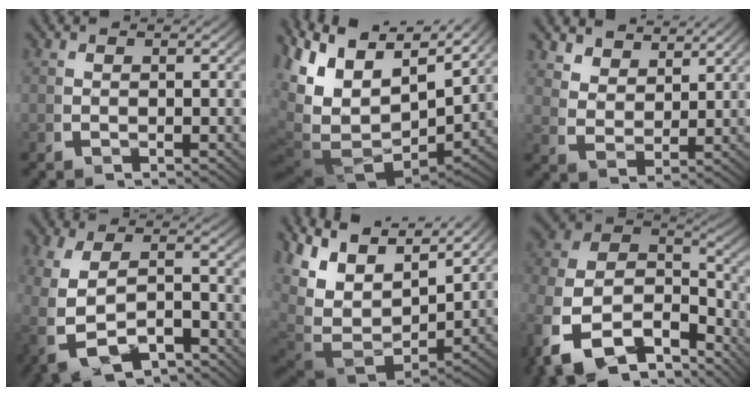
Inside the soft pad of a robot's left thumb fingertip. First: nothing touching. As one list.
[{"total": 13.9, "force": [1.0, 8.9, 10.5], "torque": [-0.229, -0.041, 0.035]}, {"total": 3.5, "force": [2.9, 1.4, 1.4], "torque": [-0.023, -0.006, 0.062]}, {"total": 6.2, "force": [-2.7, 3.4, 4.5], "torque": [-0.103, -0.018, -0.026]}, {"total": 10.7, "force": [0.4, 7.3, 7.9], "torque": [-0.188, -0.042, 0.023]}, {"total": 14.7, "force": [-3.5, 10.7, 9.5], "torque": [-0.246, -0.068, -0.037]}]